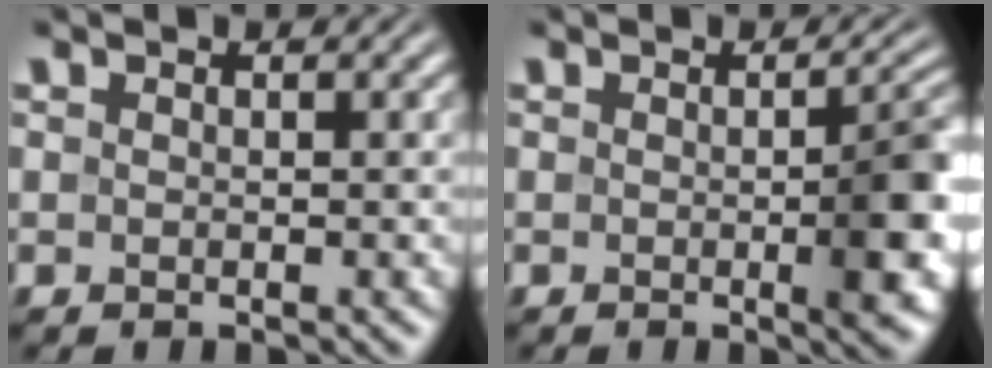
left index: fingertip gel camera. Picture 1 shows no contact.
{"total": 4.3, "force": [-0.5, 0.9, 4.2], "torque": [-0.053, -0.002, -0.006]}